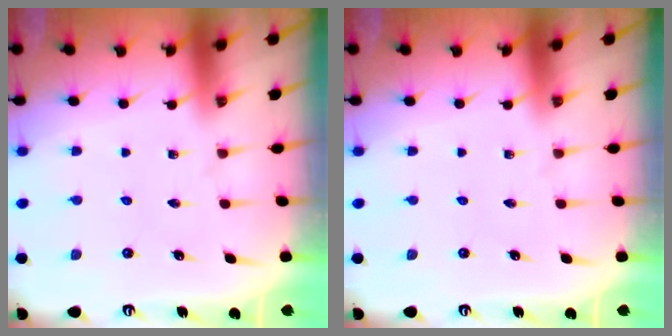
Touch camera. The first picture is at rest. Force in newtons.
{"total": 0.0}